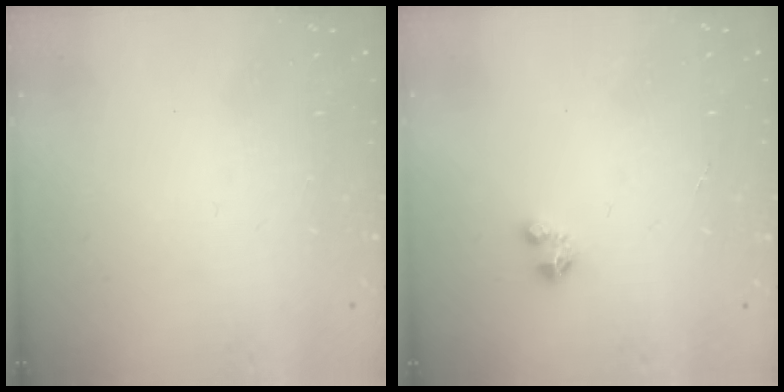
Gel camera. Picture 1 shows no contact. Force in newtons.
{"total": 3.0, "press": 3.0, "slide": 0.3}